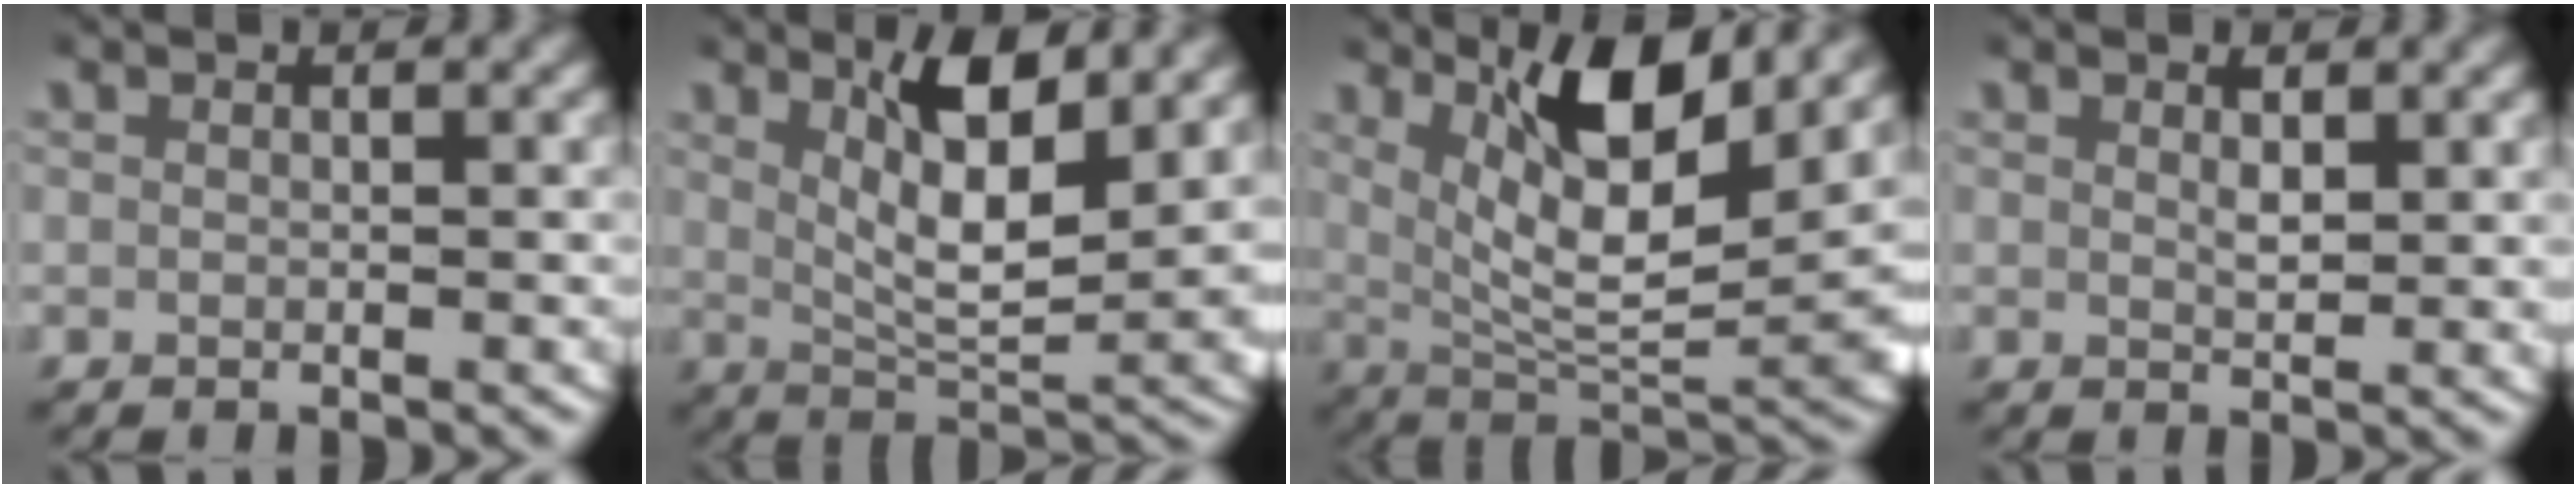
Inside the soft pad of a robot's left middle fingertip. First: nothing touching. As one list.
[{"total": 7.8, "force": [2.9, 2.4, 6.9], "torque": [-0.115, -0.015, 0.051]}, {"total": 11.1, "force": [3.7, 4.3, 9.5], "torque": [-0.145, -0.004, 0.060]}, {"total": 1.7, "force": [0.9, 0.4, 1.3], "torque": [-0.020, -0.009, 0.018]}]